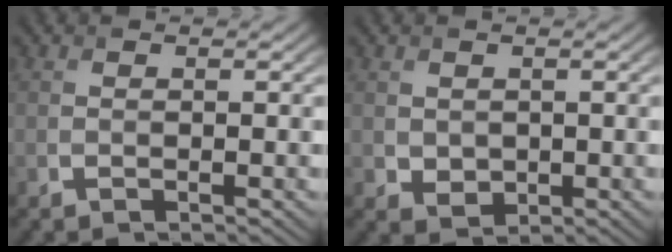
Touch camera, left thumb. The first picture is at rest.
{"total": 2.0, "force": [0.6, 1.7, 0.9], "torque": [-0.028, -0.007, 0.016]}